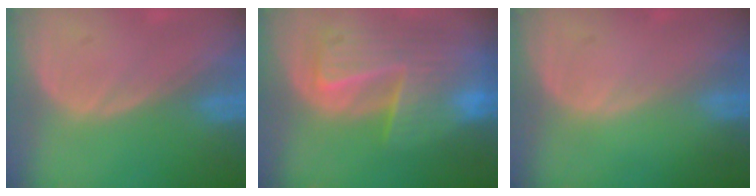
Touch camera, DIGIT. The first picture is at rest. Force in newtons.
{"total": 10.2, "press": 8.8, "slide": 5.0}
{"total": 0.0}